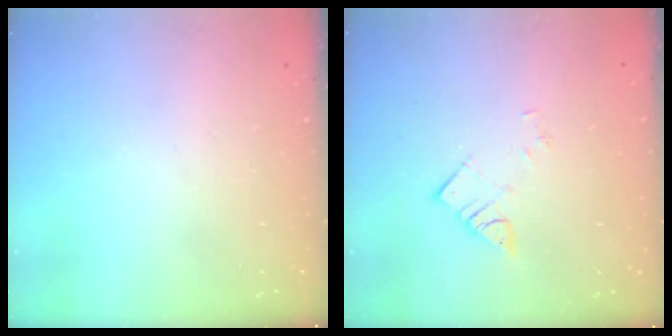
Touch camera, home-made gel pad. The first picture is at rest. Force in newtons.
{"total": 4.2, "press": 4.2, "slide": 0.1}